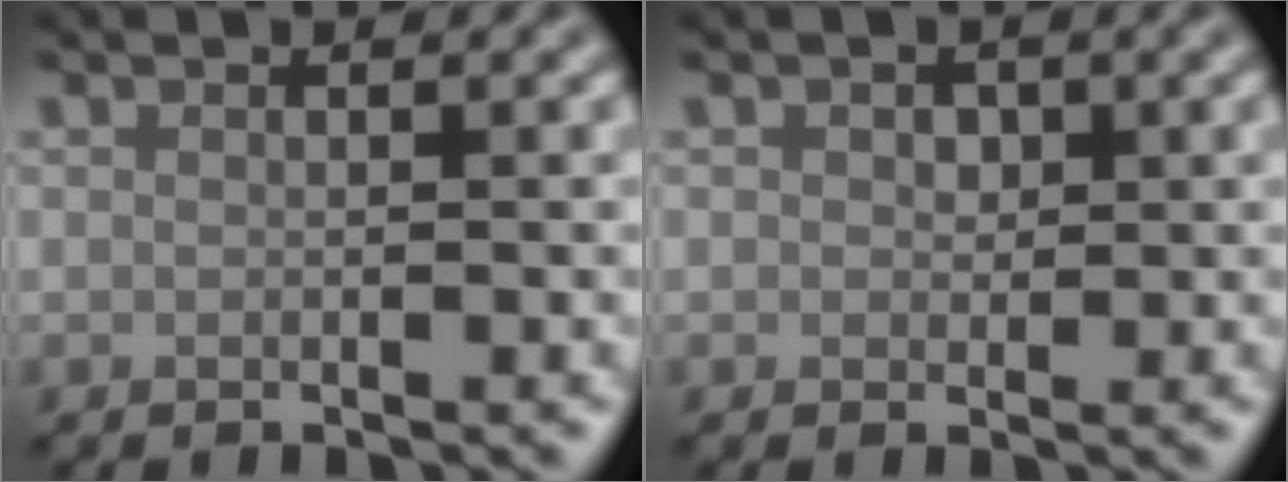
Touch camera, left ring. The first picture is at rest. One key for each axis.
{"total": 1.1, "fx": 0.3, "fy": 0.9, "fz": 0.5, "tx": -0.009, "ty": -0.002, "tz": 0.003}